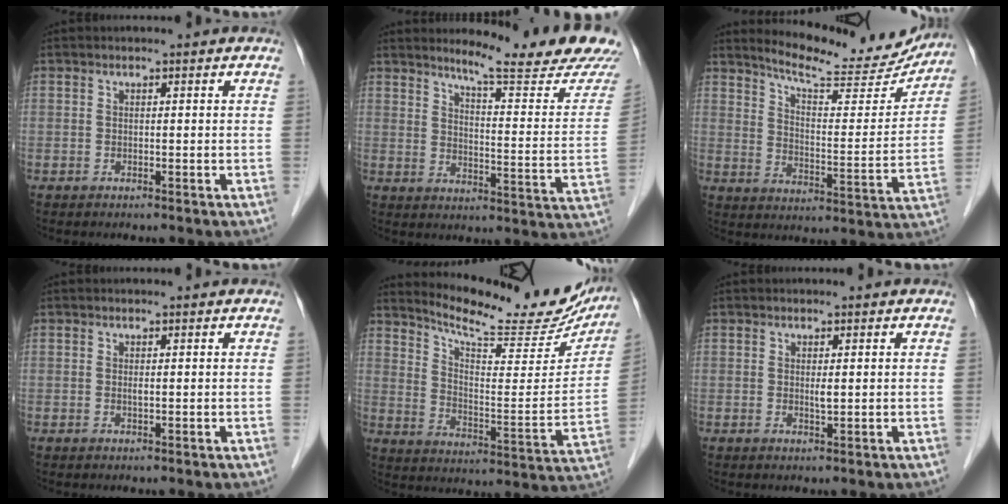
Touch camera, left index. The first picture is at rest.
{"total": 17.5, "force": [15.9, -0.3, 7.3], "torque": [-0.101, -0.101, 0.192]}
{"total": 16.4, "force": [15.5, 2.2, 4.9], "torque": [-0.073, -0.049, 0.203]}
{"total": 0.5, "force": [-0.3, 0.0, 0.4], "torque": [-0.010, -0.007, -0.007]}
{"total": 20.4, "force": [18.5, 3.9, 7.5], "torque": [-0.111, -0.049, 0.246]}
{"total": 0.8, "force": [-0.2, 0.0, 0.8], "torque": [-0.019, -0.009, -0.004]}